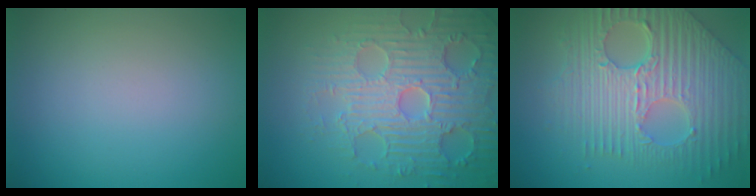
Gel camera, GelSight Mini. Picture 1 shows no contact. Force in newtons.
{"total": 7.1, "press": 6.0, "slide": 3.9}
{"total": 9.8, "press": 6.6, "slide": 7.2}